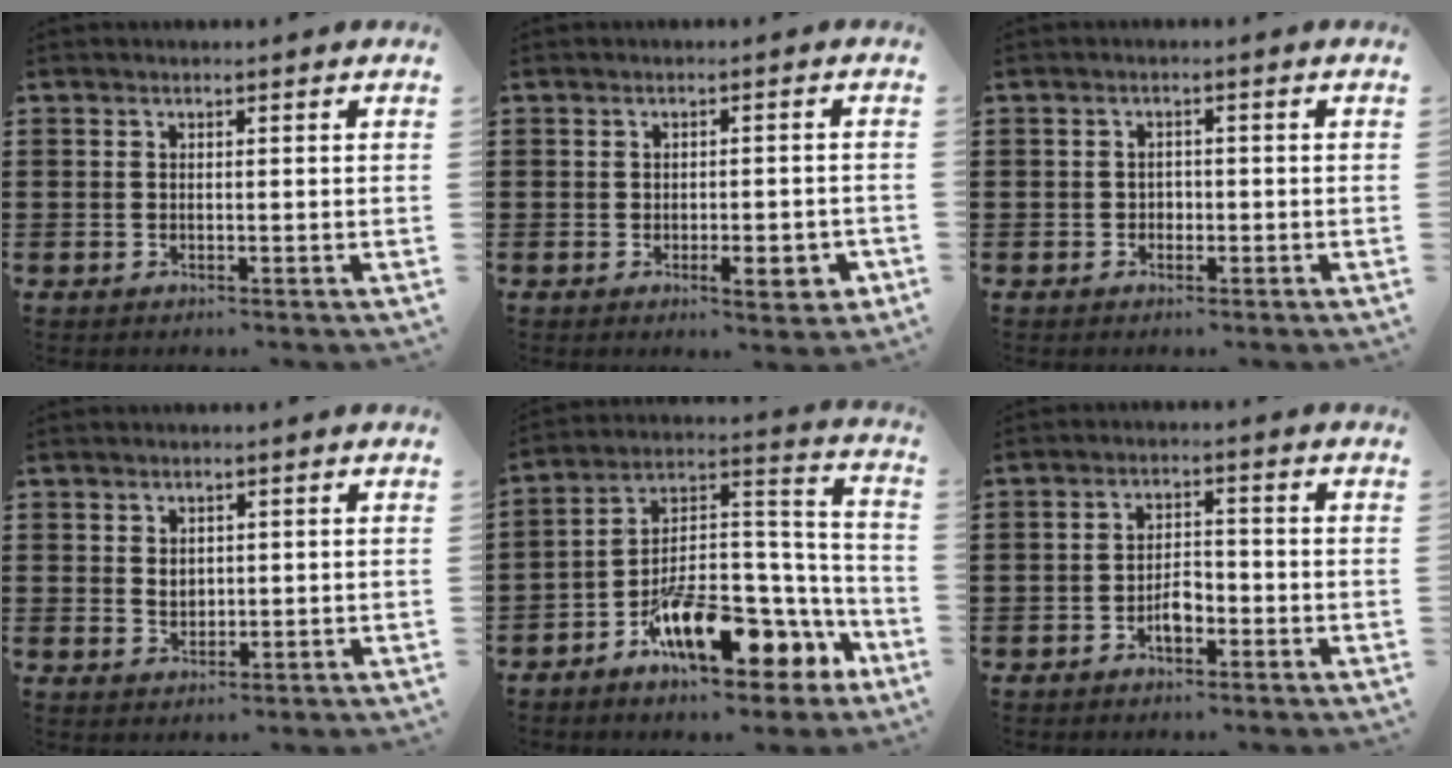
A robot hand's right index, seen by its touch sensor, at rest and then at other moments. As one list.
[{"total": 4.3, "force": [-1.6, 1.7, 3.6], "torque": [-0.048, 0.000, -0.028]}, {"total": 1.2, "force": [-0.5, 1.0, 0.5], "torque": [-0.013, -0.001, -0.011]}, {"total": 1.8, "force": [0.4, 1.5, 1.0], "torque": [-0.023, 0.008, 0.007]}, {"total": 12.5, "force": [-7.5, 5.4, 8.4], "torque": [-0.135, 0.011, -0.132]}, {"total": 3.3, "force": [-1.7, 1.5, 2.3], "torque": [-0.043, 0.005, -0.033]}]